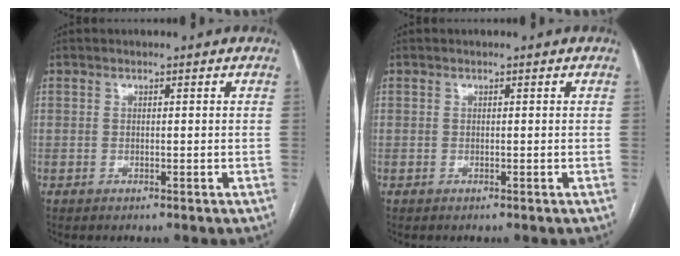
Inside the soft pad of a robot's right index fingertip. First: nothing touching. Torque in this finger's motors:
{"motor_torque": [0.00, 0.00, 0.00, 0.00]}